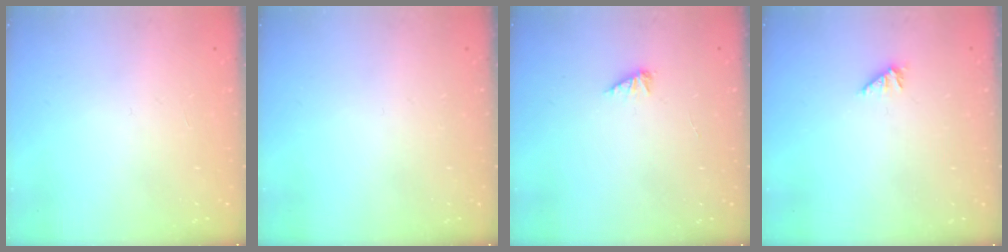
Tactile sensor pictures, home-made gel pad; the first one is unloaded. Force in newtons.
{"total": 0.0}
{"total": 2.0, "press": 2.0, "slide": 0.3}
{"total": 1.6, "press": 1.6, "slide": 0.4}